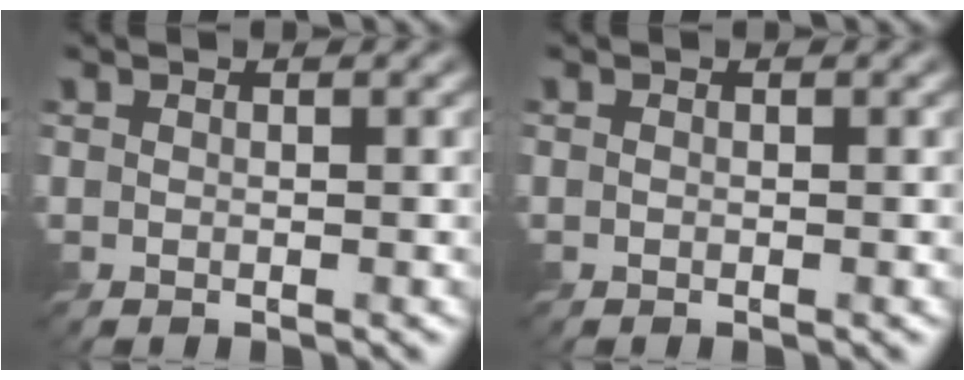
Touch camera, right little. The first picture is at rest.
{"total": 0.0}